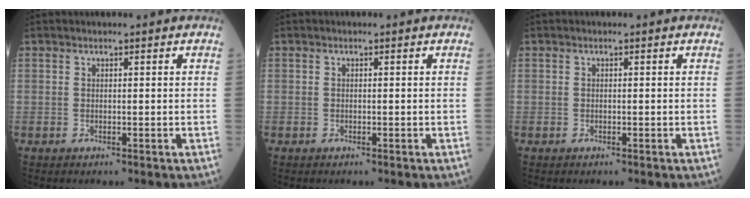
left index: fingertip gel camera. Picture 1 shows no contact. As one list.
[{"total": 0.0}, {"total": 0.0}]